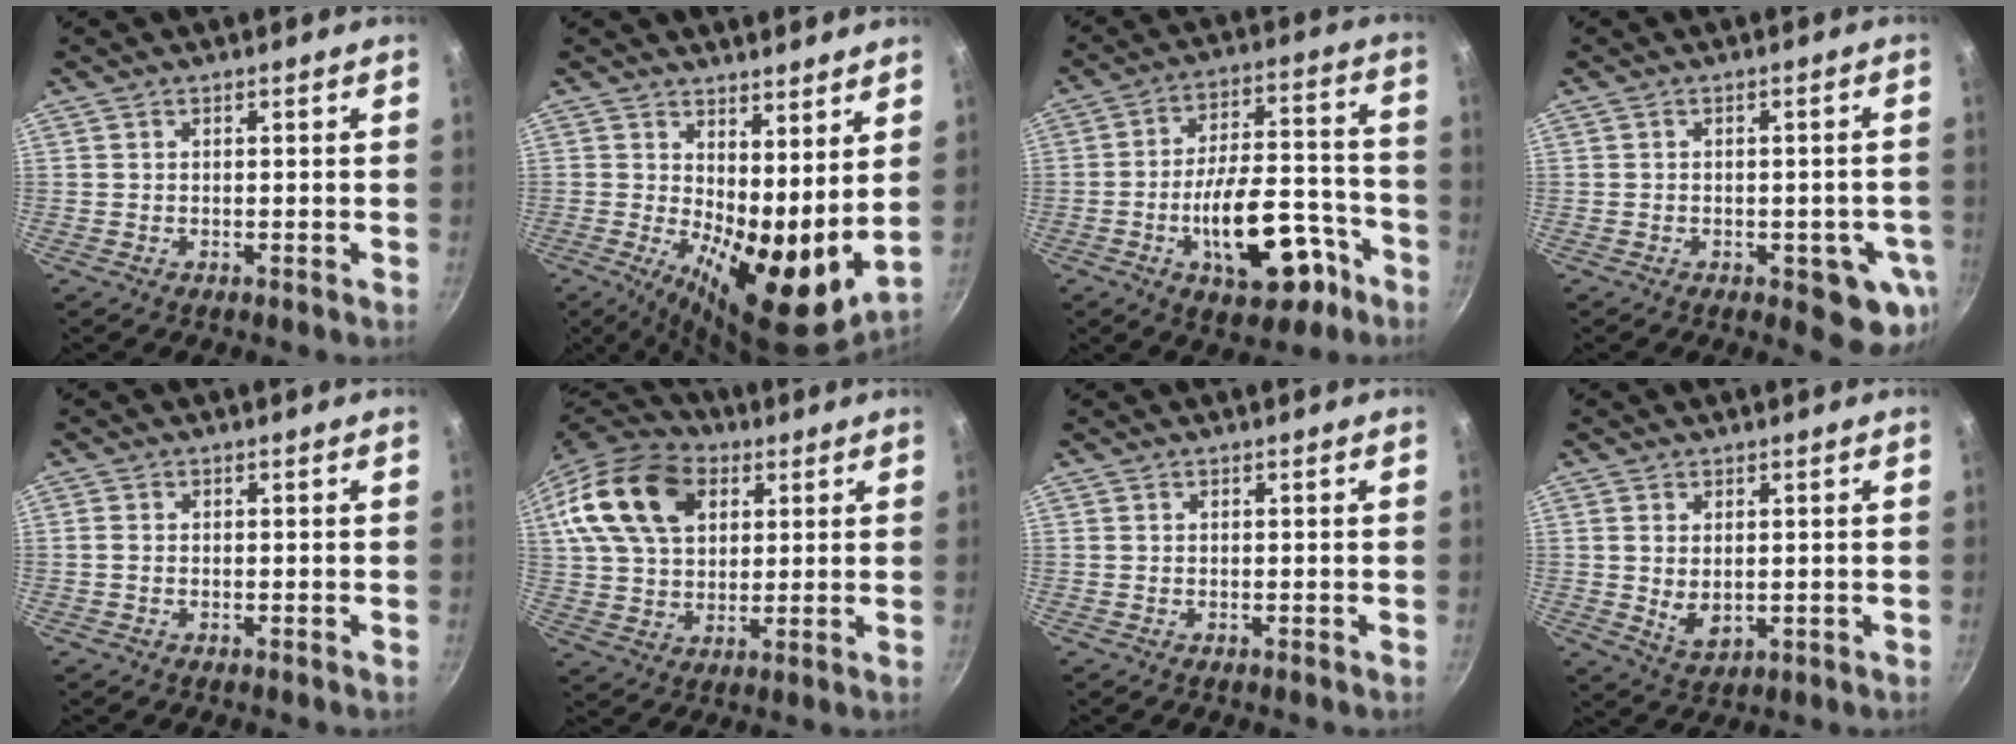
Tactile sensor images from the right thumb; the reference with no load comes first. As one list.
[{"total": 15.5, "force": [3.5, 6.6, 13.6], "torque": [-0.183, -0.040, 0.059]}, {"total": 18.6, "force": [-7.9, 9.1, 14.2], "torque": [-0.181, 0.065, -0.106]}, {"total": 8.1, "force": [-2.5, 4.1, 6.5], "torque": [-0.038, 0.003, -0.029]}, {"total": 0.9, "force": [-0.1, 0.7, 0.5], "torque": [-0.011, 0.003, -0.003]}, {"total": 20.6, "force": [7.4, 14.0, 13.1], "torque": [-0.234, 0.010, 0.128]}, {"total": 0.0}, {"total": 4.8, "force": [0.4, 3.1, 3.7], "torque": [-0.064, -0.013, 0.017]}]